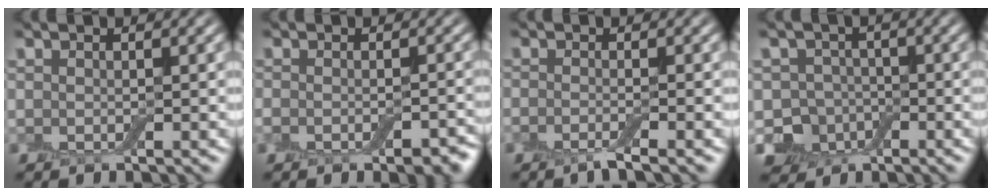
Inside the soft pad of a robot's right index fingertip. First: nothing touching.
{"total": 3.3, "force": [-1.7, 1.3, 2.6], "torque": [-0.045, -0.007, -0.023]}
{"total": 1.9, "force": [-1.2, 0.2, 1.4], "torque": [-0.021, -0.003, -0.030]}
{"total": 4.0, "force": [-1.5, 3.5, 1.3], "torque": [-0.012, -0.001, -0.034]}